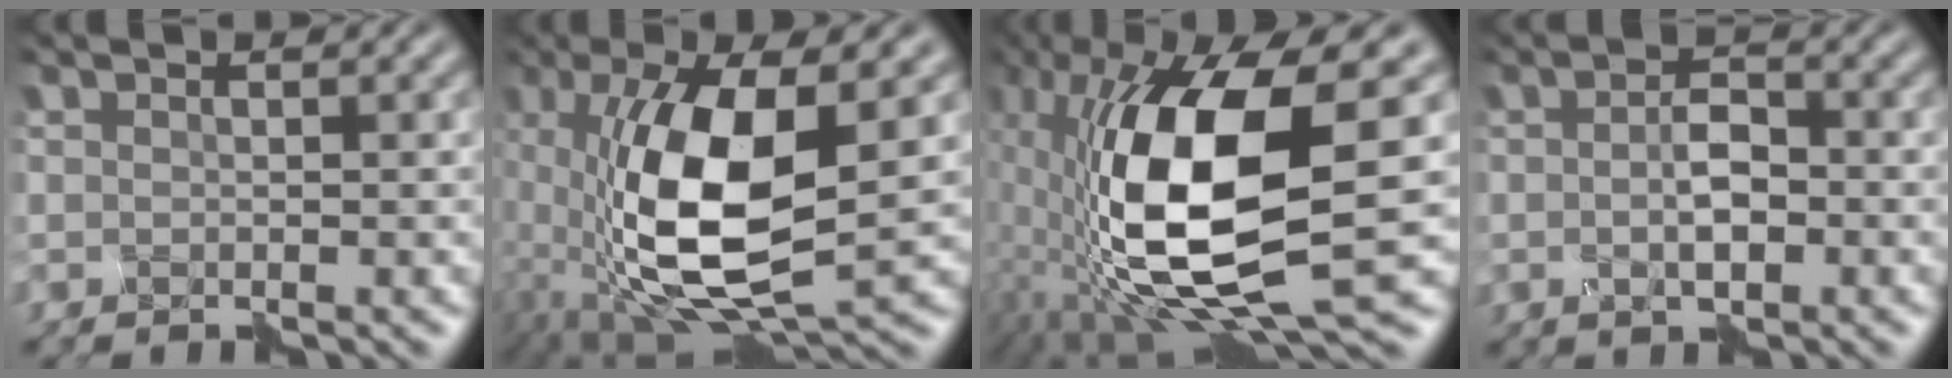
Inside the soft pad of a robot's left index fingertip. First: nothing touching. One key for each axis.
{"total": 11.4, "fx": -0.4, "fy": 4.9, "fz": 10.3, "tx": -0.223, "ty": -0.014, "tz": 0.003}
{"total": 13.7, "fx": -0.5, "fy": 5.1, "fz": 12.7, "tx": -0.252, "ty": -0.010, "tz": -0.003}
{"total": 2.0, "fx": -0.5, "fy": 0.5, "fz": 1.9, "tx": -0.043, "ty": 0.005, "tz": -0.007}